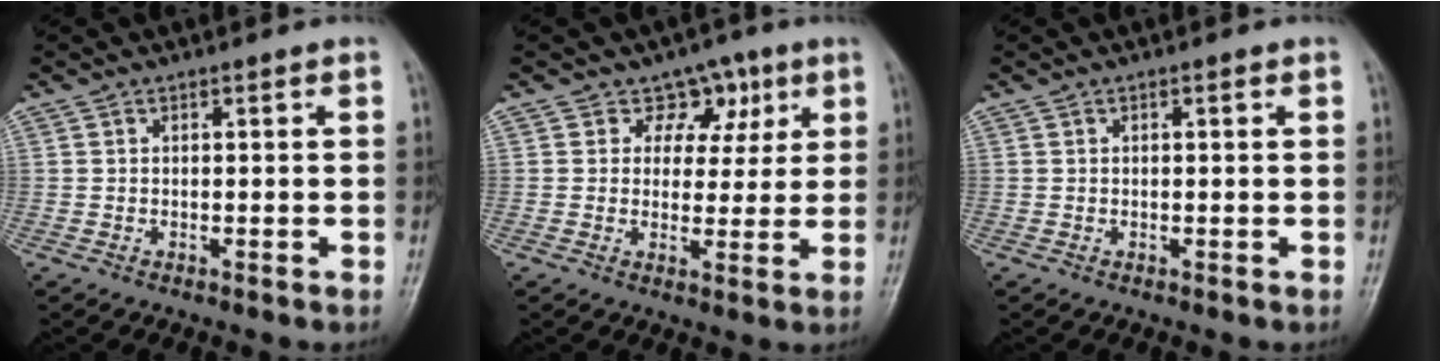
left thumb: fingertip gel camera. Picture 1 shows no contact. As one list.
[{"total": 6.1, "force": [3.1, 5.0, 1.8], "torque": [0.018, -0.007, 0.042]}, {"total": 0.7, "force": [0.3, 0.1, 0.6], "torque": [-0.011, 0.001, 0.004]}]